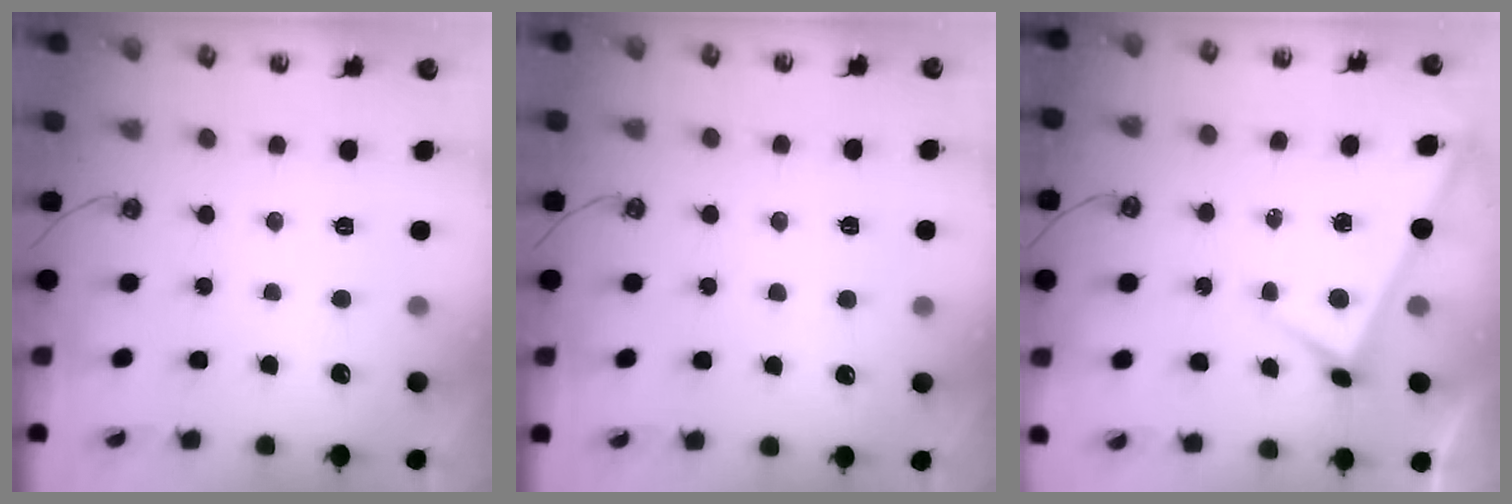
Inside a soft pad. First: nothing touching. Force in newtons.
{"total": 2.3, "press": 2.3, "slide": 0.2}
{"total": 1.6, "press": 1.6, "slide": 0.1}